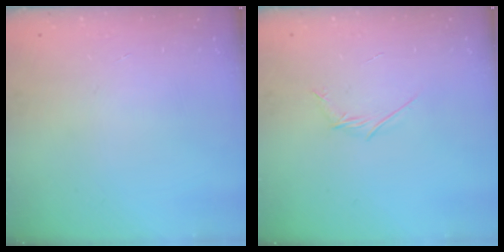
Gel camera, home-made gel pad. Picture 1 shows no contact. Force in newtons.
{"total": 3.2, "press": 3.1, "slide": 0.9}